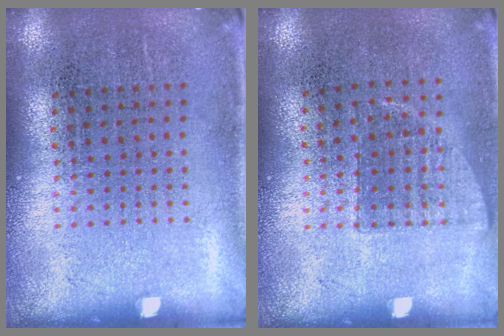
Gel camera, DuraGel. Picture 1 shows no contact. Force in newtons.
{"total": 0.8, "press": 0.7, "slide": 0.3}